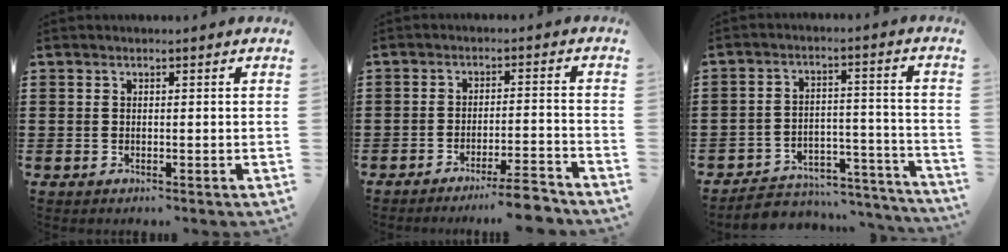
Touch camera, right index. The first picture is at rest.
{"total": 5.2, "force": [-4.7, -0.2, 2.4], "torque": [-0.038, -0.008, -0.087]}
{"total": 4.3, "force": [-3.9, 1.6, 0.5], "torque": [-0.015, 0.011, -0.082]}